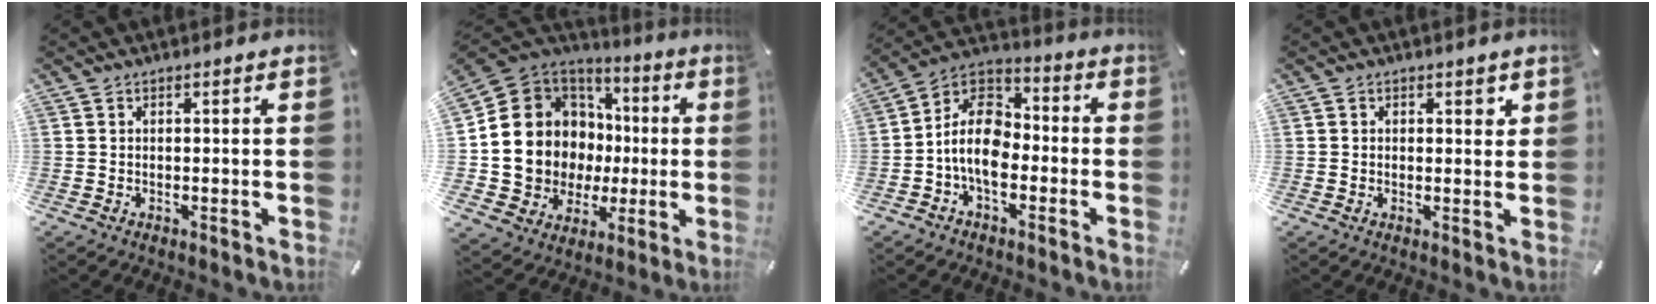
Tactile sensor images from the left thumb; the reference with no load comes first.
{"total": 13.5, "force": [0.5, 13.0, 3.7], "torque": [-0.087, -0.043, 0.039]}
{"total": 11.8, "force": [-3.8, 7.8, 8.0], "torque": [-0.178, 0.018, -0.074]}
{"total": 1.8, "force": [0.7, 1.3, 1.1], "torque": [0.001, -0.004, 0.006]}